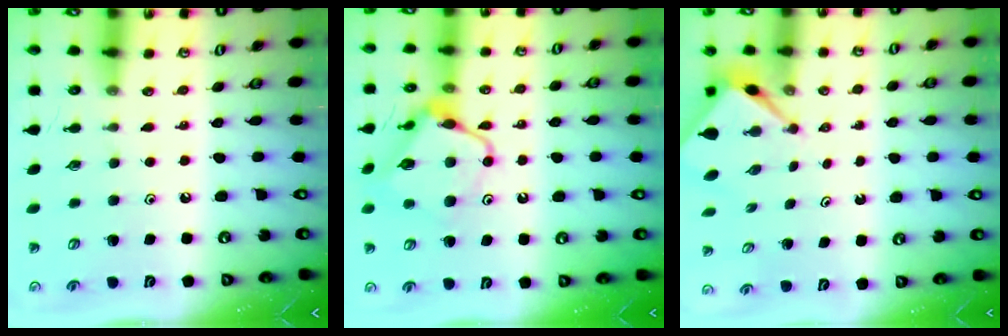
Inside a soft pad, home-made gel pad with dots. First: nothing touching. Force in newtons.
{"total": 11.6, "press": 11.6, "slide": 0.3}
{"total": 2.7, "press": 2.7, "slide": 0.1}